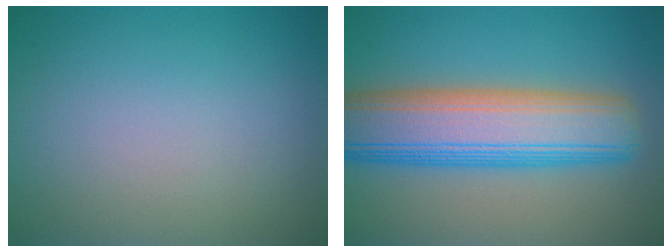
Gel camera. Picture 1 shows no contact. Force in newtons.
{"total": 10.8, "press": 10.8, "slide": 0.4}